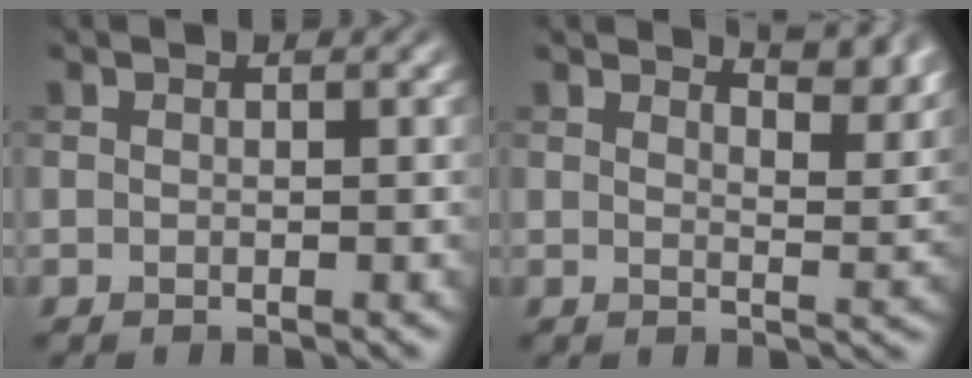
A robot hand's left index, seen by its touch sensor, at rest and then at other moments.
{"total": 5.5, "force": [4.6, 1.5, 2.7], "torque": [-0.026, 0.004, 0.052]}